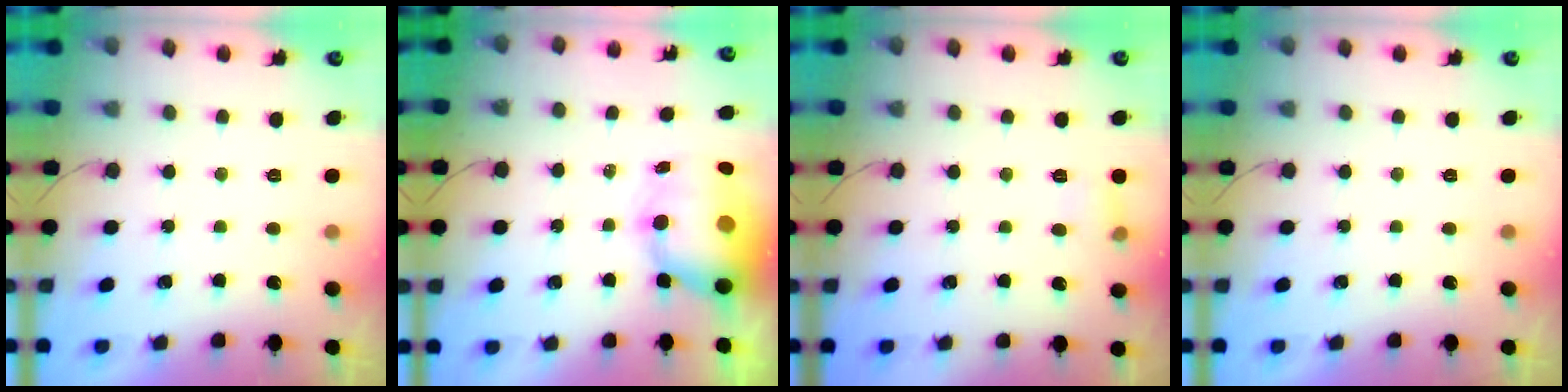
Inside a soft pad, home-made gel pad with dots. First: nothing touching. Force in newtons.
{"total": 13.0, "press": 11.4, "slide": 6.4}
{"total": 4.5, "press": 4.3, "slide": 1.4}
{"total": 0.0}